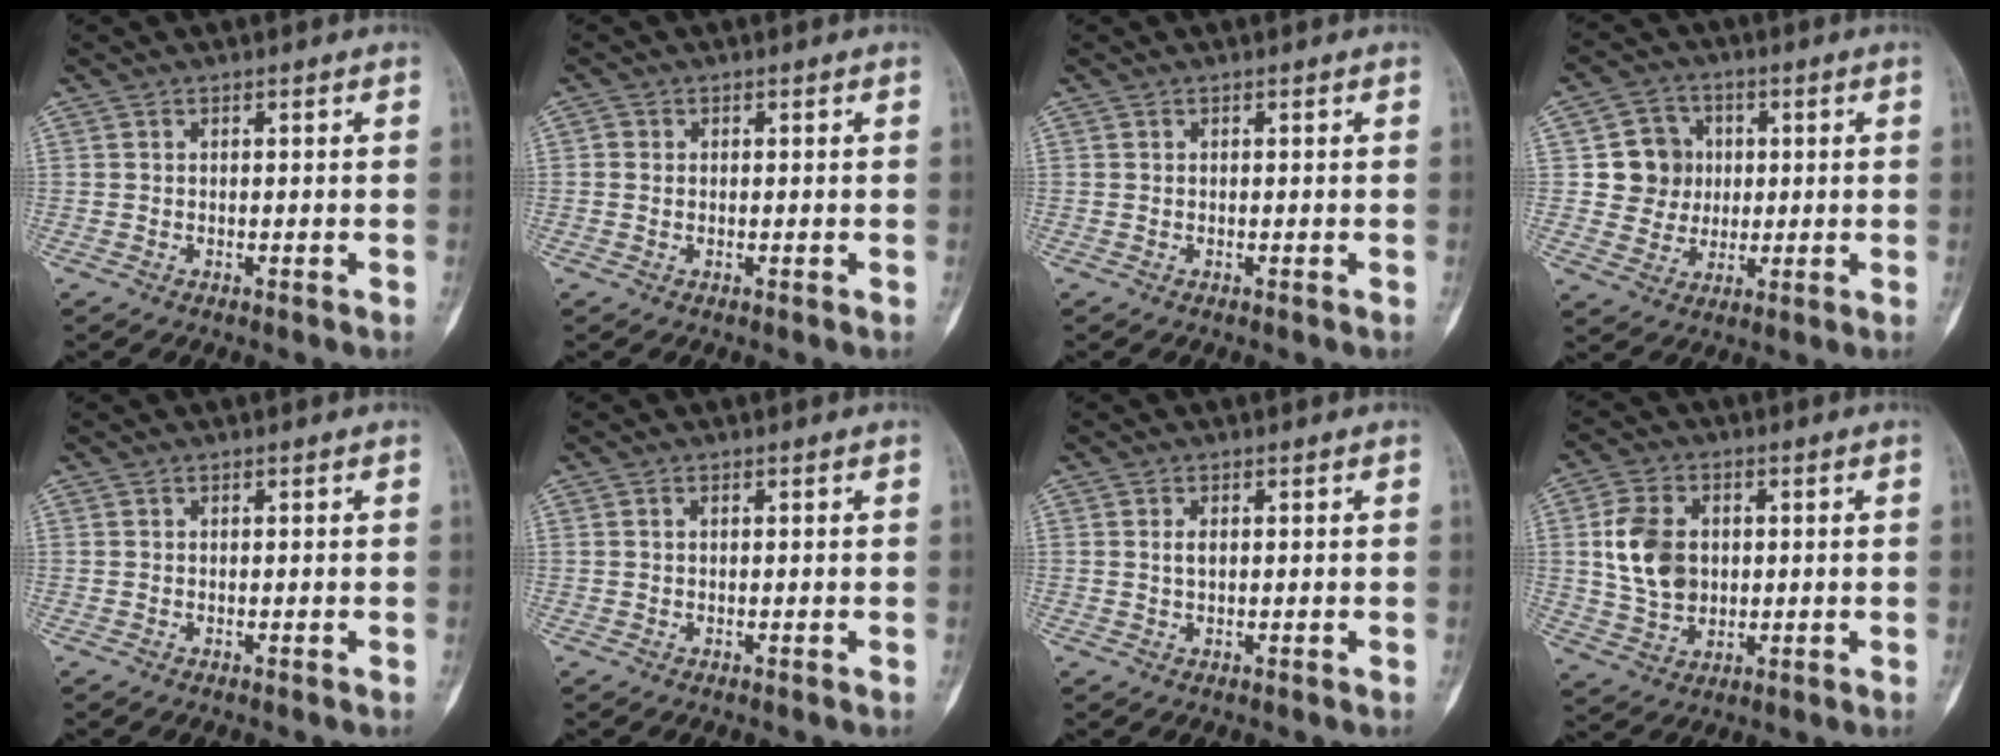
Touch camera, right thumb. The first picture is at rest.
{"total": 1.2, "force": [0.0, 1.1, 0.6], "torque": [-0.005, 0.001, 0.000]}
{"total": 0.0}
{"total": 8.9, "force": [1.2, 8.5, 2.4], "torque": [0.008, 0.007, 0.022]}
{"total": 0.0}
{"total": 0.5, "force": [0.2, 0.3, 0.4], "torque": [-0.002, 0.001, 0.002]}
{"total": 1.7, "force": [0.3, 1.0, 1.4], "torque": [-0.020, -0.001, 0.005]}
{"total": 10.9, "force": [1.3, 8.1, 7.2], "torque": [-0.115, 0.000, 0.029]}